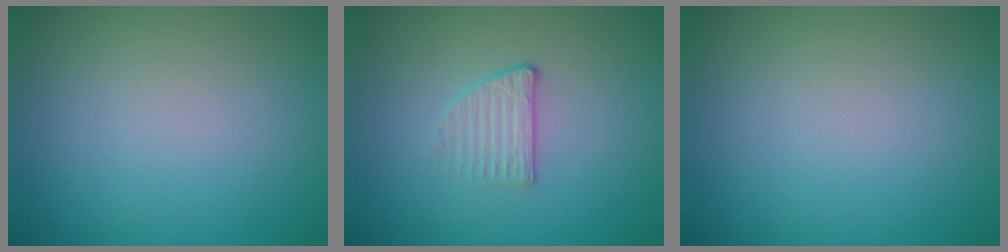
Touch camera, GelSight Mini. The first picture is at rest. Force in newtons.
{"total": 1.6, "press": 1.1, "slide": 1.1}
{"total": 0.0}